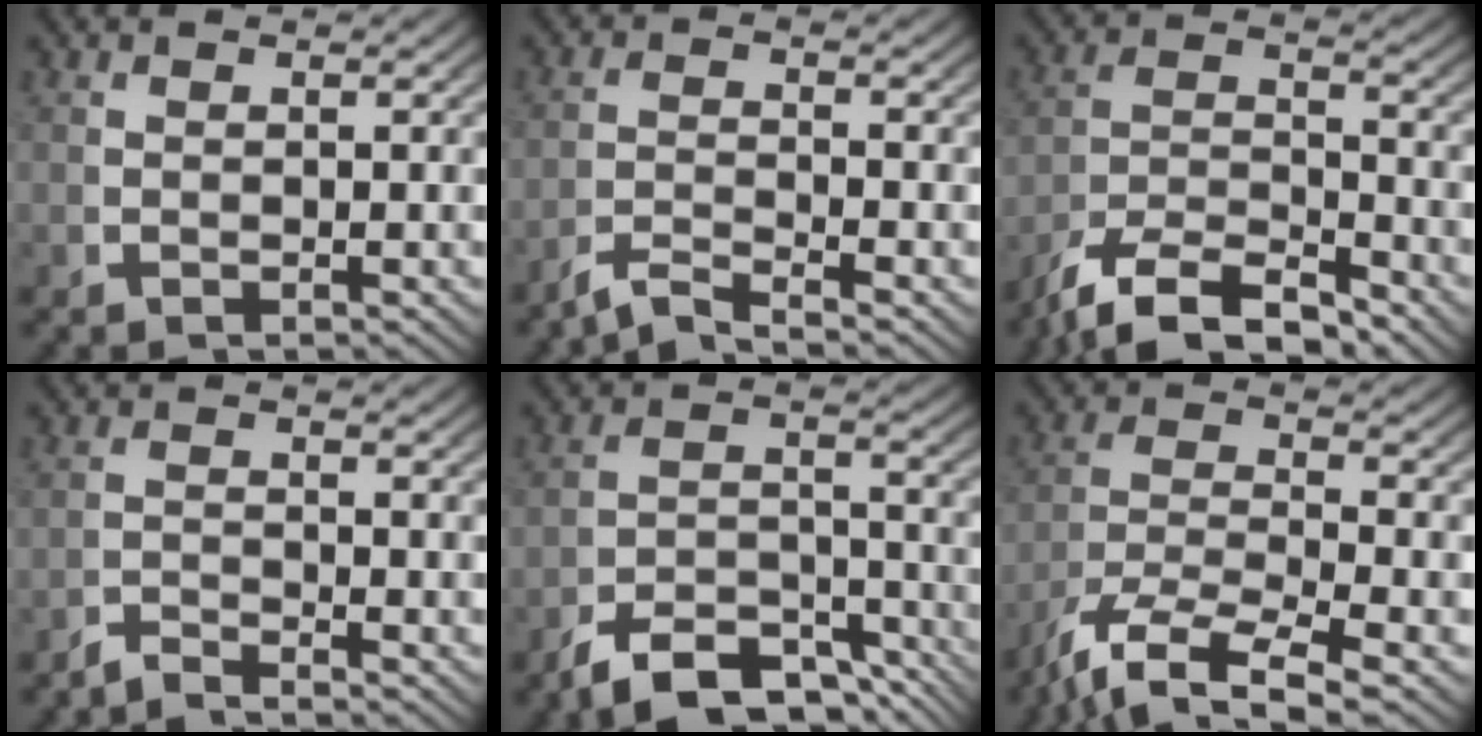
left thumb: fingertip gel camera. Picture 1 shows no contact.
{"total": 3.1, "force": [-2.9, 0.6, 1.1], "torque": [-0.020, -0.007, -0.057]}
{"total": 9.4, "force": [-5.9, 5.4, 4.9], "torque": [-0.097, -0.039, -0.086]}
{"total": 1.9, "force": [-1.9, 0.0, 0.2], "torque": [0.001, -0.004, -0.043]}
{"total": 8.3, "force": [-6.5, 3.6, 3.6], "torque": [-0.056, -0.029, -0.102]}
{"total": 7.6, "force": [-3.4, 3.9, 5.5], "torque": [-0.124, -0.030, -0.042]}